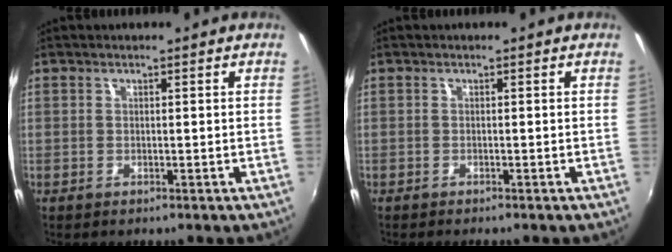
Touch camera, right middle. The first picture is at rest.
{"total": 0.9, "force": [-0.8, 0.0, 0.4], "torque": [-0.005, -0.006, -0.013]}